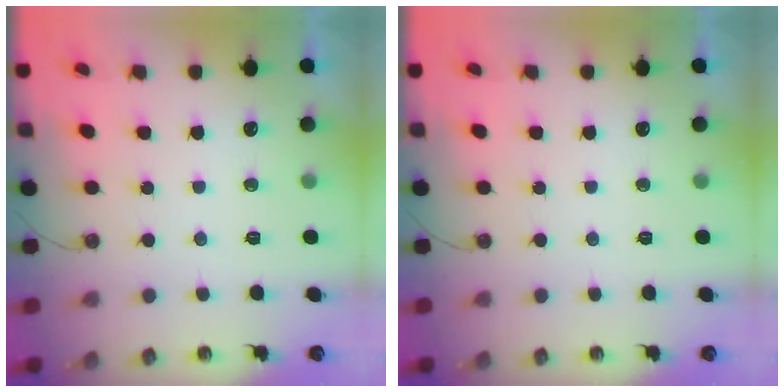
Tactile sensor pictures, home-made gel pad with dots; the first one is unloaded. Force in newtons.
{"total": 0.0}